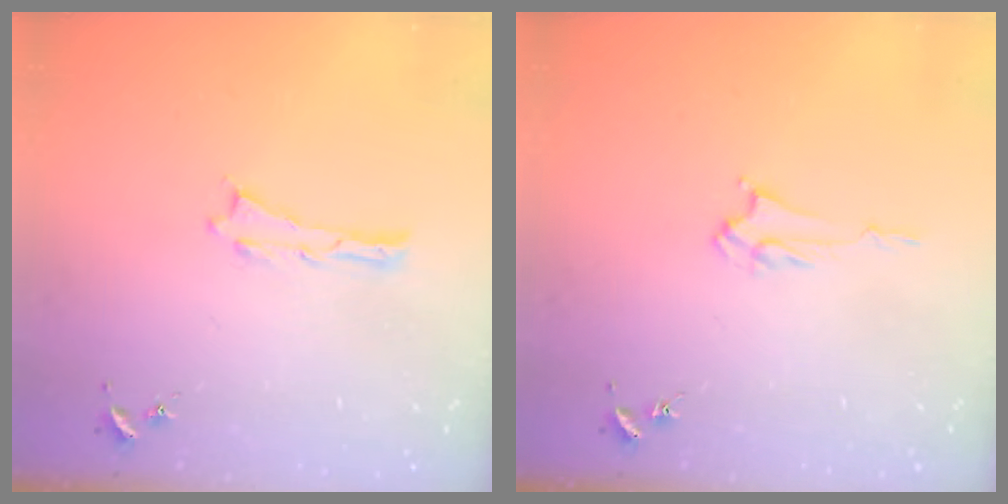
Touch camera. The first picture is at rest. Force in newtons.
{"total": 2.4, "press": 2.4, "slide": 0.3}